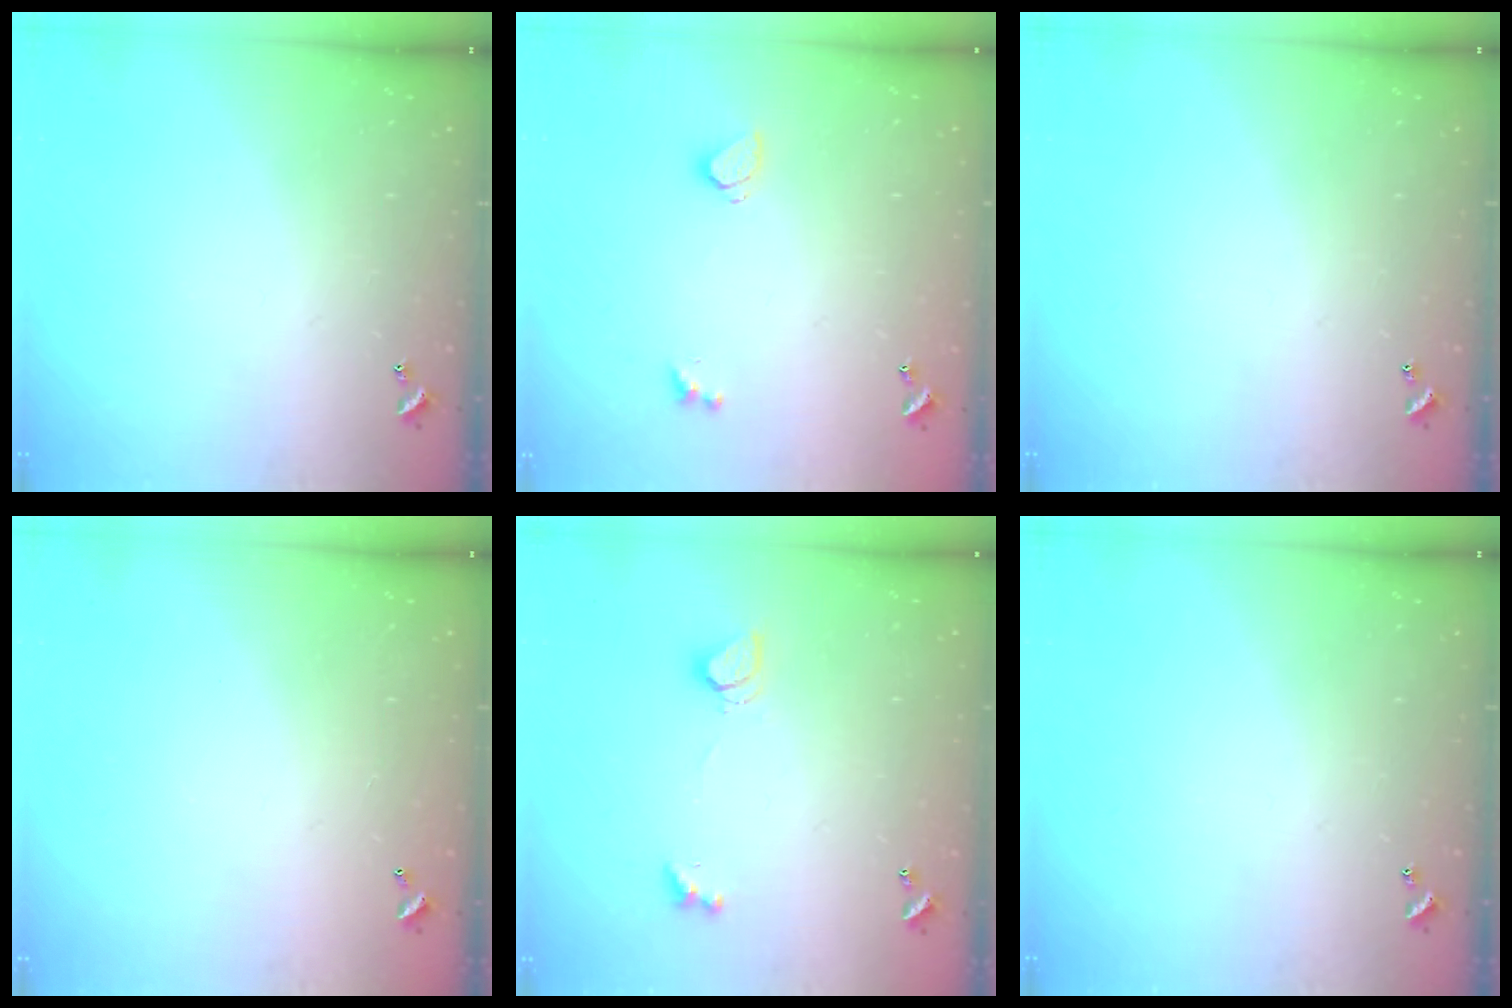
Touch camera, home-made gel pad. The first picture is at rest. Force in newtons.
{"total": 0.8, "press": 0.6, "slide": 0.4}
{"total": 0.0}
{"total": 2.8, "press": 2.8, "slide": 0.1}
{"total": 2.5, "press": 2.5, "slide": 0.6}
{"total": 0.0}